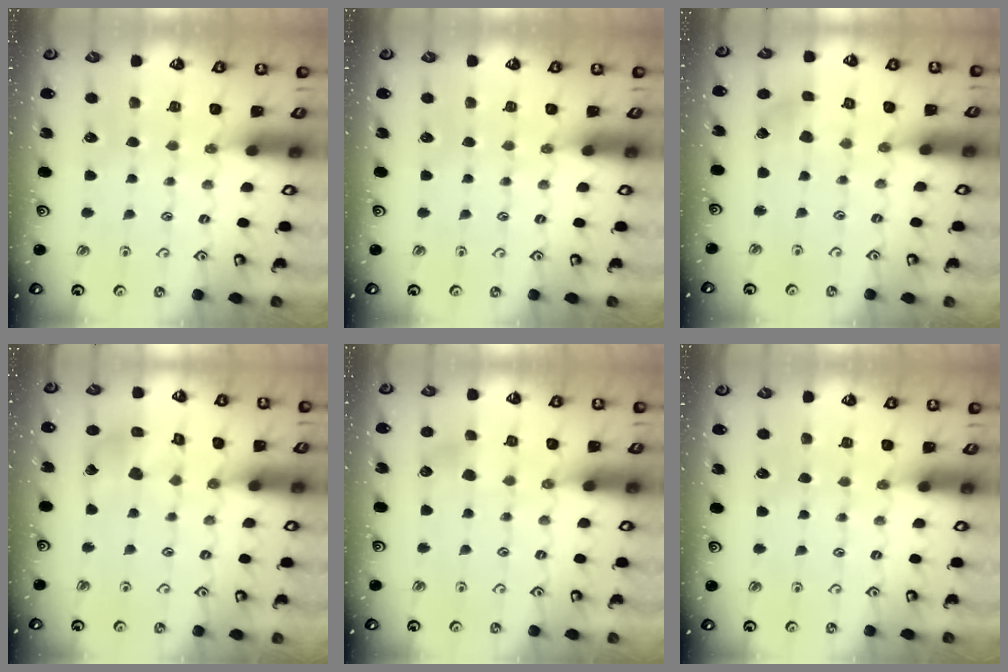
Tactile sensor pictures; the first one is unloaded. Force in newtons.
{"total": 0.0}
{"total": 2.5, "press": 2.5, "slide": 0.3}
{"total": 8.8, "press": 8.7, "slide": 0.9}
{"total": 4.2, "press": 4.1, "slide": 0.6}
{"total": 0.0}